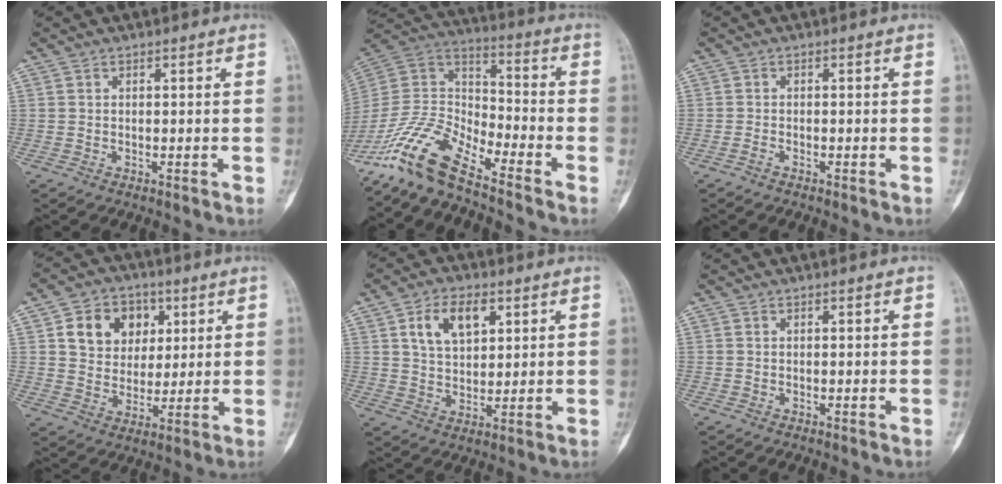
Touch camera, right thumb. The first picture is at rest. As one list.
[{"total": 13.7, "force": [-11.3, 3.7, 6.8], "torque": [-0.132, 0.080, -0.231]}, {"total": 0.8, "force": [-0.7, 0.3, 0.4], "torque": [-0.014, 0.004, -0.014]}, {"total": 11.7, "force": [4.0, 9.5, 5.6], "torque": [-0.047, -0.008, 0.070]}, {"total": 9.2, "force": [3.7, 5.5, 6.4], "torque": [-0.090, -0.009, 0.069]}, {"total": 0.0}]